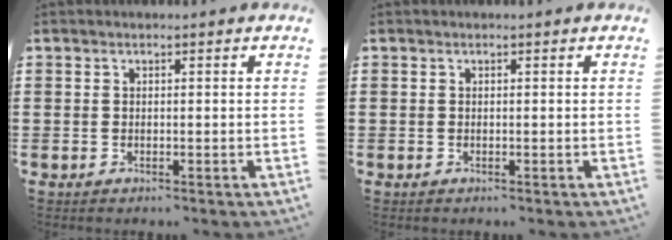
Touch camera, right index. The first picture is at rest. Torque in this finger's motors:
{"motor_torque": [-0.01, 0.01, 0.00, -0.01]}